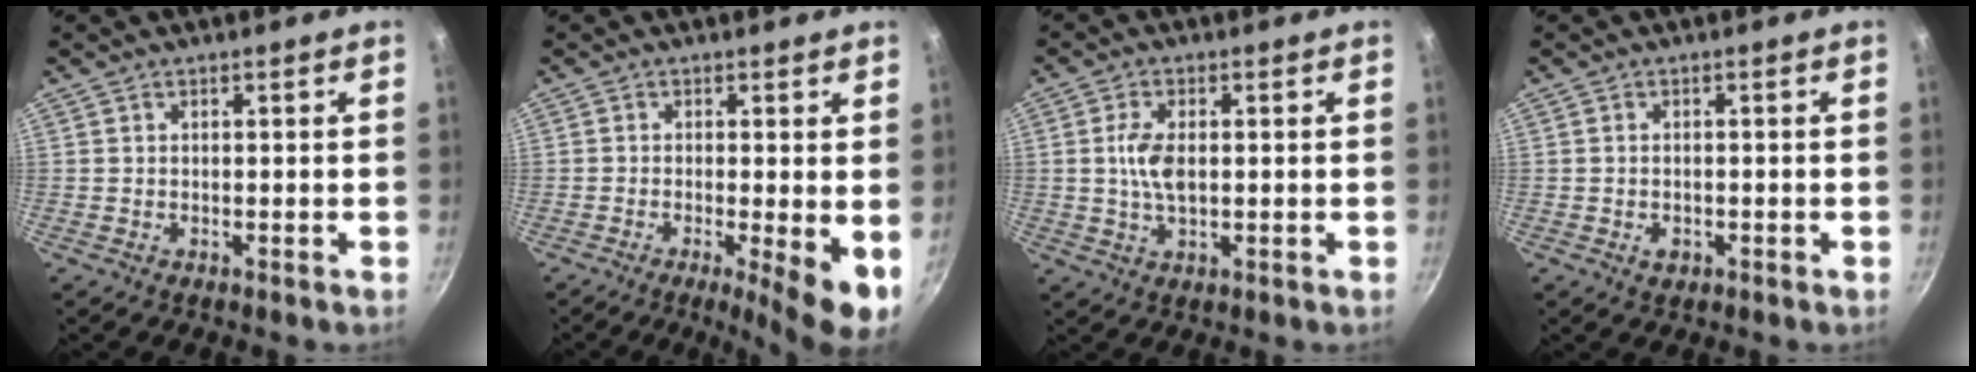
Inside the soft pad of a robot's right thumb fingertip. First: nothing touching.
{"total": 7.3, "force": [-1.3, 1.3, 7.0], "torque": [-0.097, -0.011, -0.019]}
{"total": 5.7, "force": [0.4, 3.1, 4.9], "torque": [-0.095, 0.001, 0.006]}
{"total": 2.0, "force": [-0.7, 1.3, 1.3], "torque": [-0.022, 0.000, -0.011]}